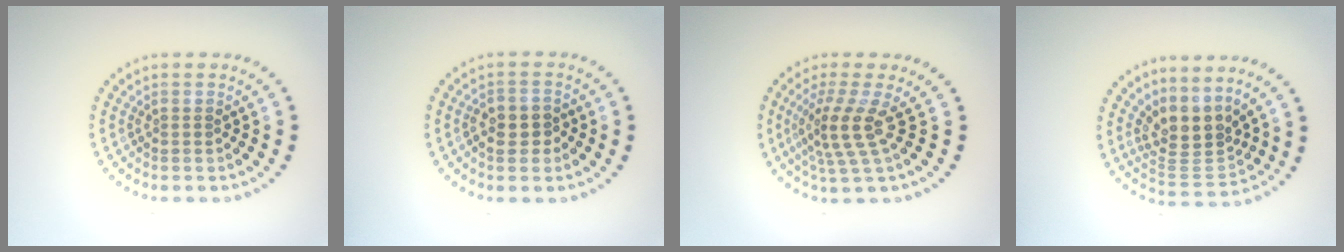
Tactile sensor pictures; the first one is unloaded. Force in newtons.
{"total": 1.9, "press": 1.8, "slide": 0.6}
{"total": 3.4, "press": 2.6, "slide": 2.2}
{"total": 3.8, "press": 3.0, "slide": 2.4}